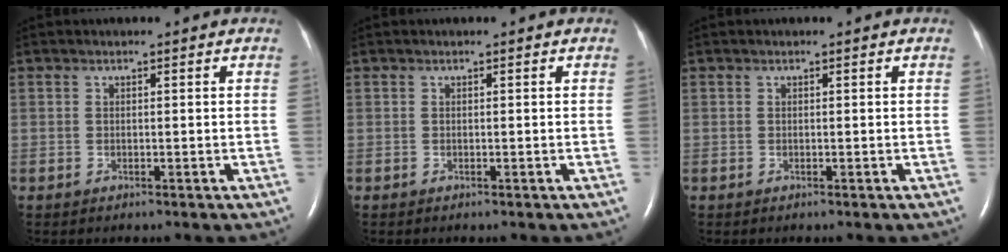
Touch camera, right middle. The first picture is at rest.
{"total": 0.0}
{"total": 0.0}